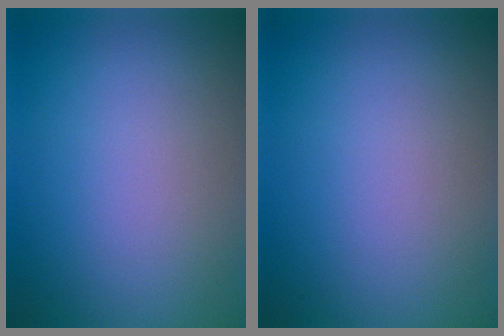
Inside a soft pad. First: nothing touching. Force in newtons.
{"total": 0.0}